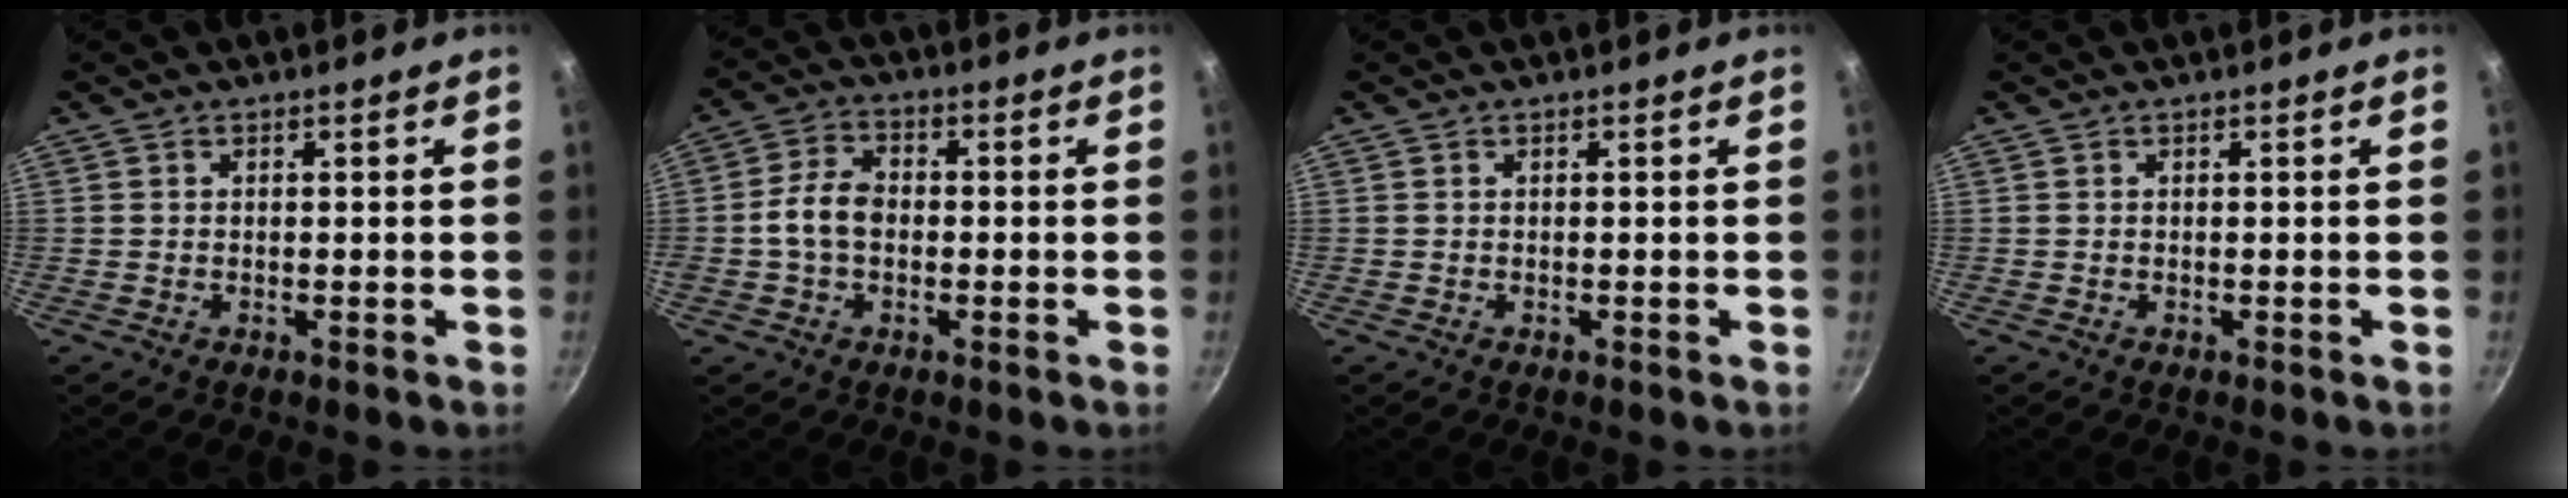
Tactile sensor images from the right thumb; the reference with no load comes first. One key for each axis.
{"total": 6.4, "fx": -0.9, "fy": 4.4, "fz": 4.6, "tx": -0.078, "ty": 0.027, "tz": -0.025}
{"total": 0.0}
{"total": 0.0}